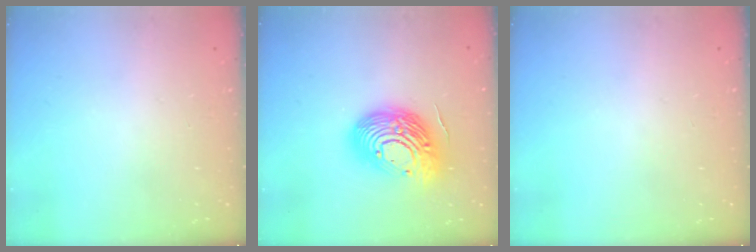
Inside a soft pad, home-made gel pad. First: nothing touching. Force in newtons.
{"total": 20.0, "press": 20.0, "slide": 1.6}
{"total": 0.0}